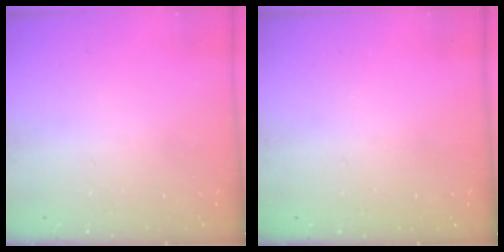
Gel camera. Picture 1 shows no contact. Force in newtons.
{"total": 0.0}